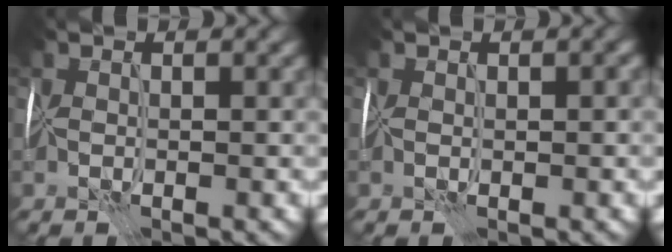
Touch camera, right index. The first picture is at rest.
{"total": 0.7, "force": [0.1, 0.5, 0.5], "torque": [-0.009, 0.002, 0.003]}